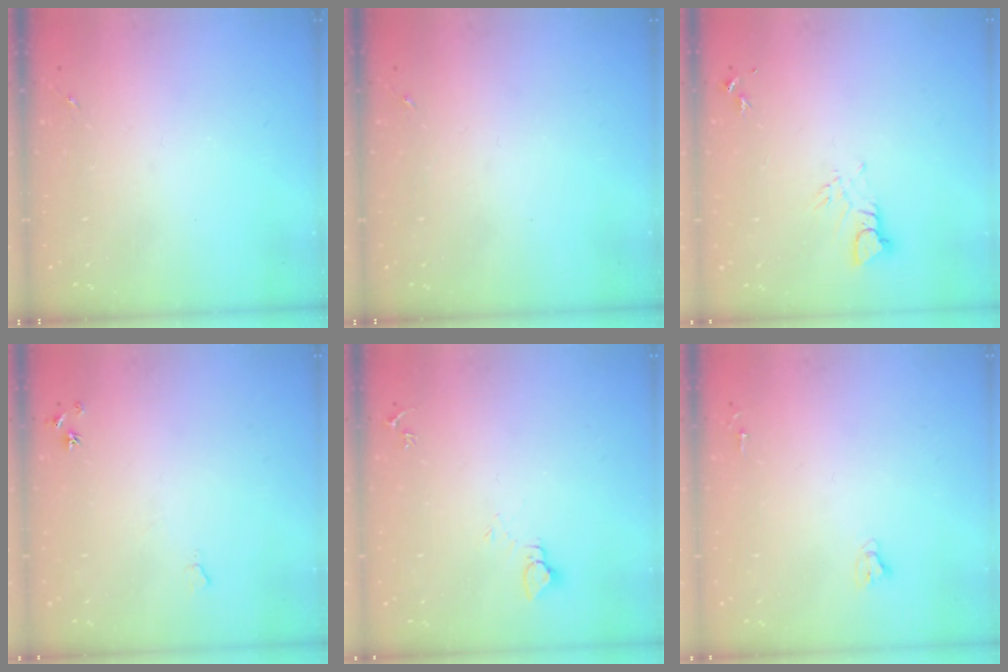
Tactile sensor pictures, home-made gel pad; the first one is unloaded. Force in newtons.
{"total": 0.0}
{"total": 3.4, "press": 3.4, "slide": 0.3}
{"total": 4.7, "press": 4.7, "slide": 0.7}
{"total": 4.0, "press": 4.0, "slide": 0.4}
{"total": 2.7, "press": 2.7, "slide": 0.2}